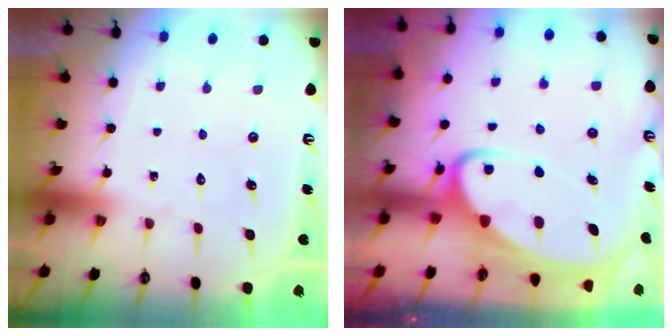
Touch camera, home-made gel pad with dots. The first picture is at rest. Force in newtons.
{"total": 6.9, "press": 6.8, "slide": 0.9}